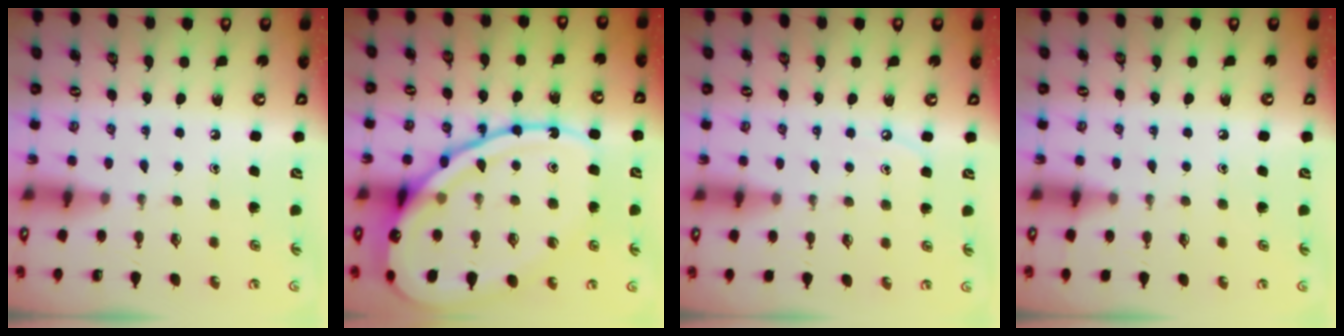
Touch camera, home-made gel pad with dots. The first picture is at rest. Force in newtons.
{"total": 21.7, "press": 21.6, "slide": 2.2}
{"total": 4.1, "press": 4.1, "slide": 0.6}
{"total": 3.6, "press": 3.6, "slide": 0.4}